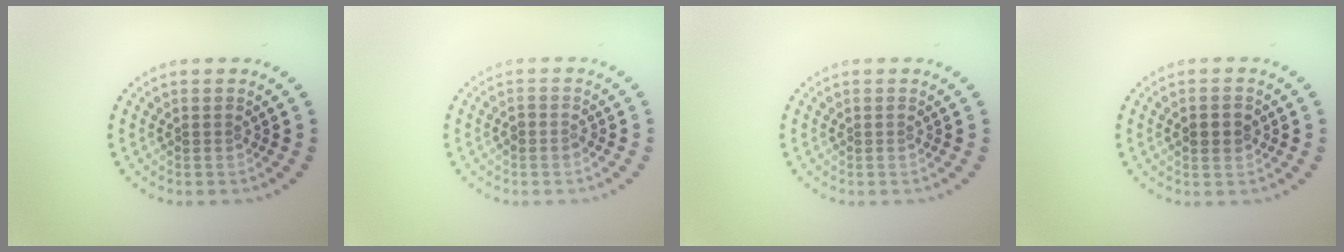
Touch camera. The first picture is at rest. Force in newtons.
{"total": 0.9, "press": 0.9, "slide": 0.3}
{"total": 0.0}
{"total": 2.3, "press": 2.2, "slide": 0.2}